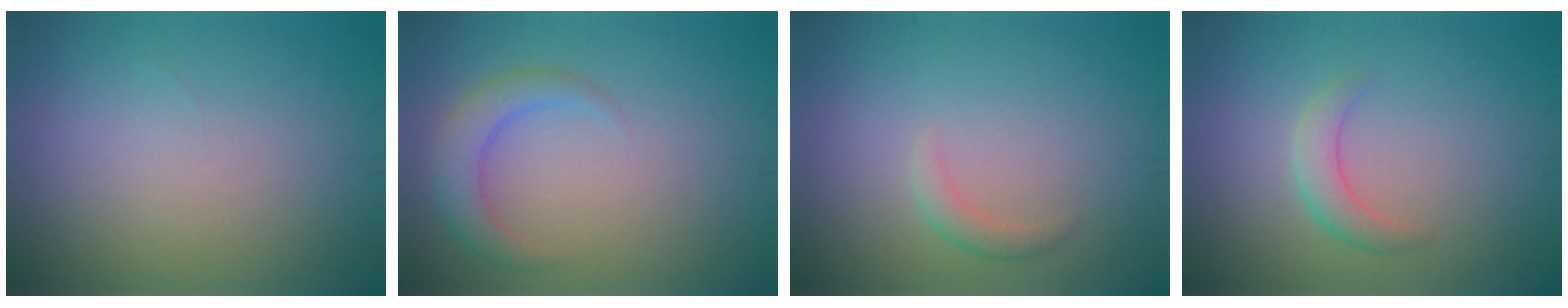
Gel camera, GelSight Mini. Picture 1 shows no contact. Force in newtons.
{"total": 3.0, "press": 3.0, "slide": 0.1}
{"total": 1.2, "press": 1.2, "slide": 0.1}
{"total": 2.2, "press": 2.2, "slide": 0.2}